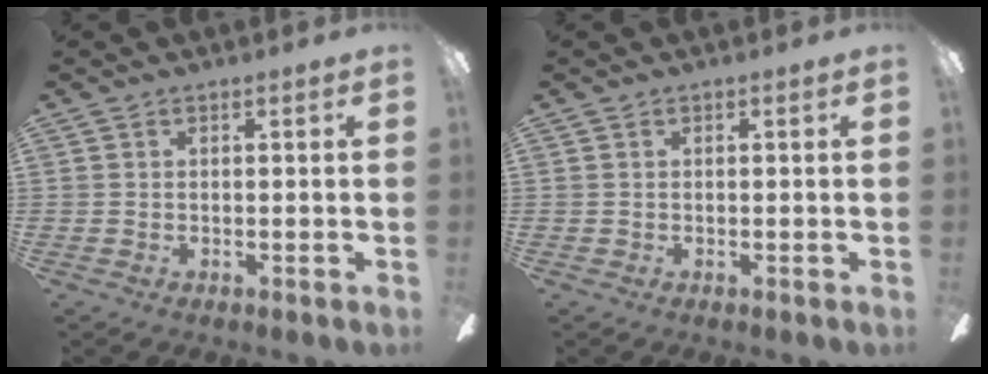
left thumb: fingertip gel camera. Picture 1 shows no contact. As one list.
[{"total": 0.0}]